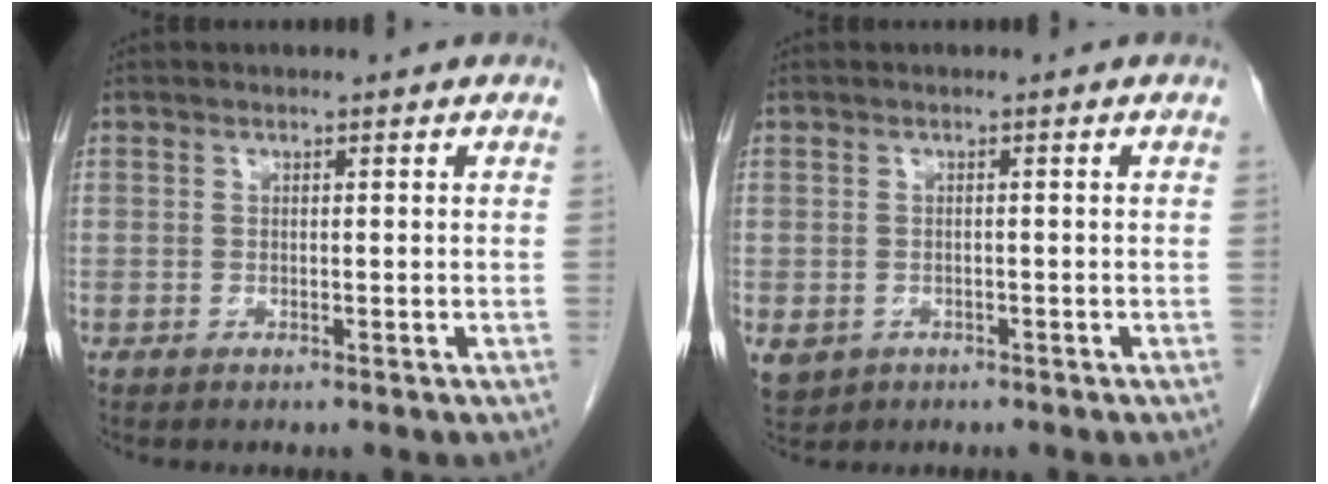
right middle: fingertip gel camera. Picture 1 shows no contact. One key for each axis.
{"total": 4.0, "fx": -1.9, "fy": 3.4, "fz": 1.1, "tx": -0.023, "ty": -0.001, "tz": -0.024}